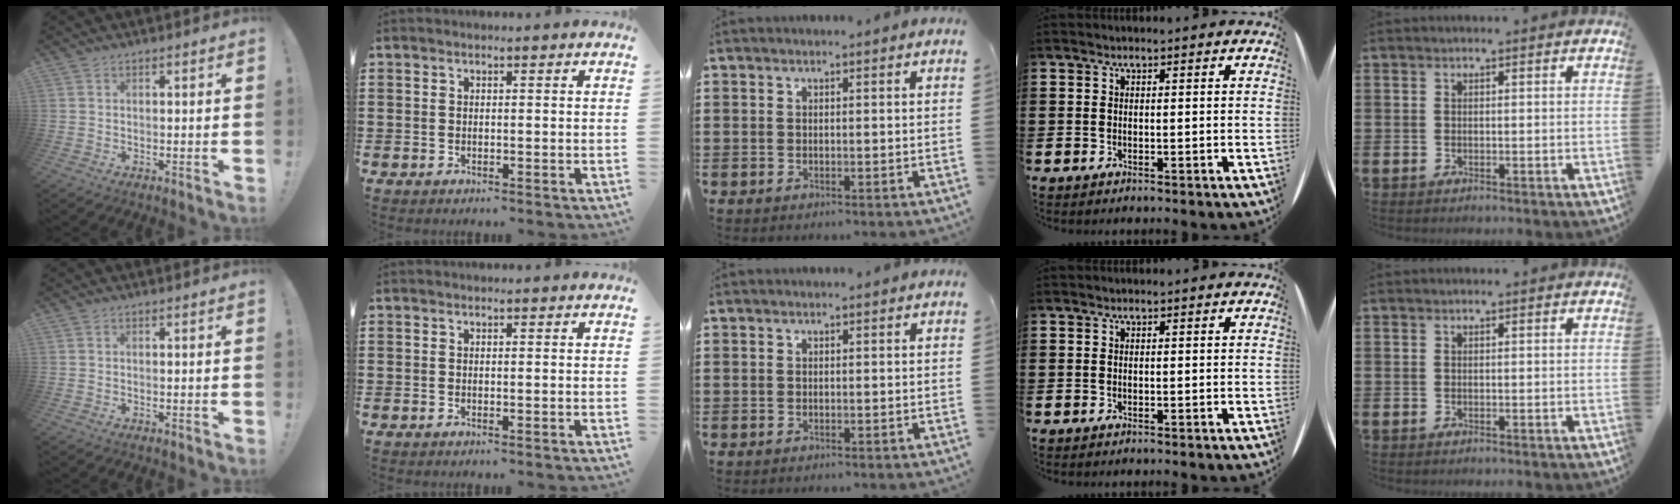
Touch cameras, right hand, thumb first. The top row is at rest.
{}